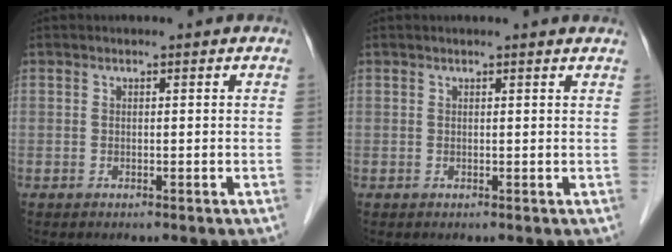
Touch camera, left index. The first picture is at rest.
{"total": 3.0, "force": [2.8, -0.1, 1.0], "torque": [-0.015, 0.004, 0.020]}